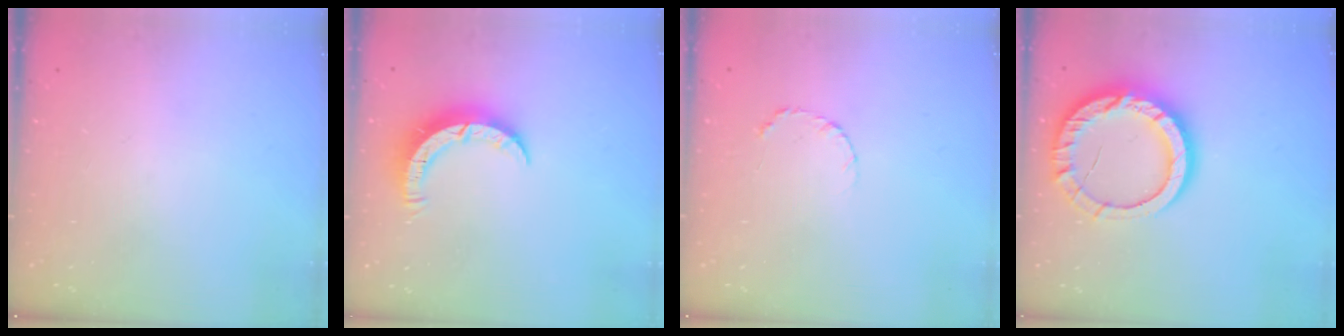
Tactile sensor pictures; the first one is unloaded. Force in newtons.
{"total": 8.2, "press": 8.2, "slide": 0.2}
{"total": 3.9, "press": 3.8, "slide": 0.5}
{"total": 16.7, "press": 16.6, "slide": 1.4}